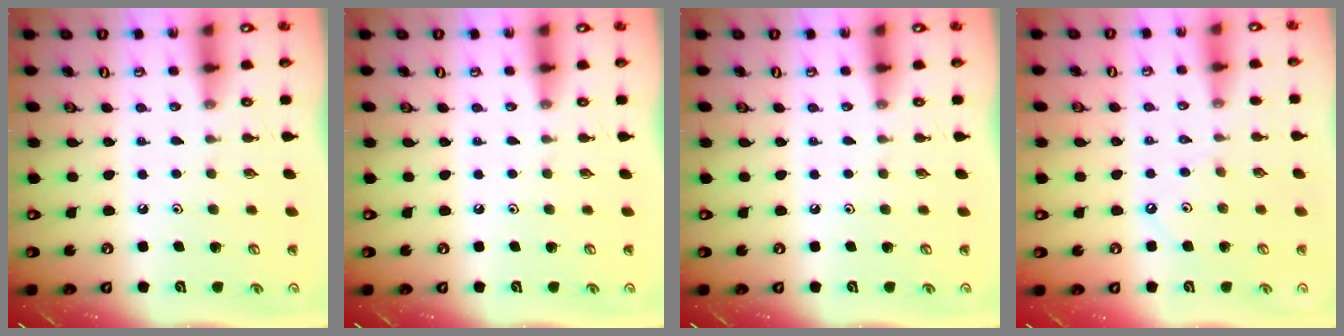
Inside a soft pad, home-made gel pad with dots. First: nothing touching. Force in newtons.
{"total": 0.0}
{"total": 0.0}
{"total": 1.1, "press": 1.1, "slide": 0.3}